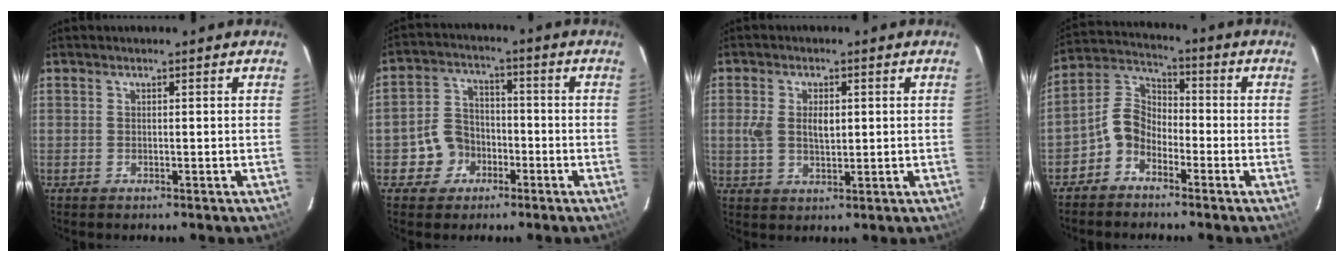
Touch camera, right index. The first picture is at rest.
{"total": 7.1, "force": [-3.2, 6.2, 1.6], "torque": [-0.045, 0.031, -0.046]}
{"total": 5.1, "force": [0.5, 2.9, 4.2], "torque": [-0.084, 0.004, 0.008]}
{"total": 6.7, "force": [-4.2, 4.5, 2.7], "torque": [-0.057, 0.024, -0.091]}